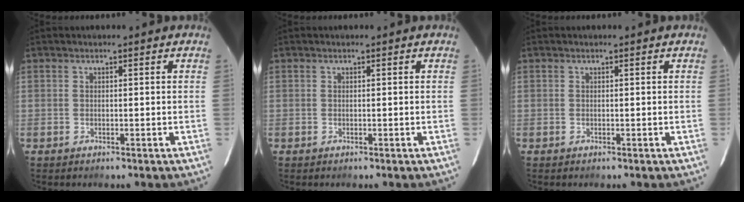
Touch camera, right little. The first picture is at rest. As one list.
[{"total": 0.0}, {"total": 0.0}]